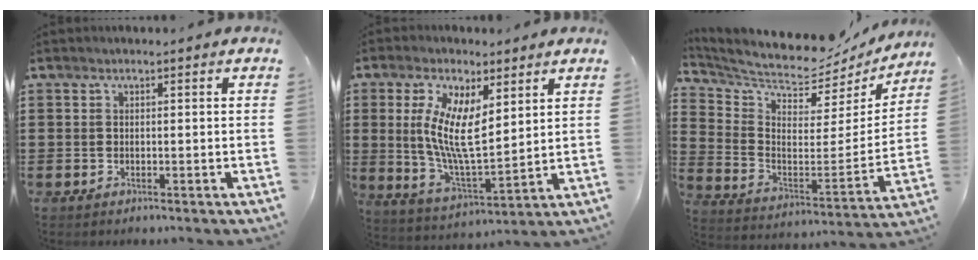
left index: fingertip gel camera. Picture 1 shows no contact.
{"total": 10.0, "force": [3.1, 3.8, 8.8], "torque": [-0.188, -0.006, 0.055]}
{"total": 6.0, "force": [5.8, 1.1, 0.9], "torque": [-0.056, -0.064, 0.097]}